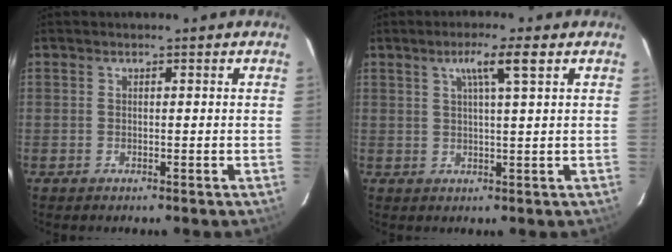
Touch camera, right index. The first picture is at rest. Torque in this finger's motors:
{"motor_torque": [0.04, 0.00, 0.08, 0.06]}